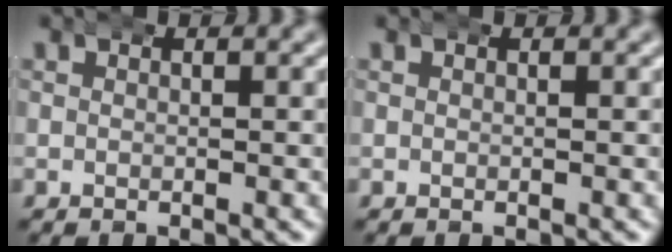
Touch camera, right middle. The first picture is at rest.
{"total": 0.0}